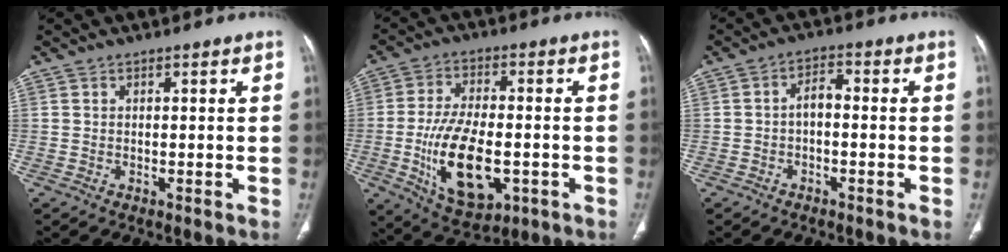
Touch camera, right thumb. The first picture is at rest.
{"total": 15.7, "force": [-3.7, 7.9, 13.0], "torque": [-0.227, 0.001, -0.051]}
{"total": 3.4, "force": [-0.8, 1.8, 2.7], "torque": [-0.041, 0.021, -0.020]}